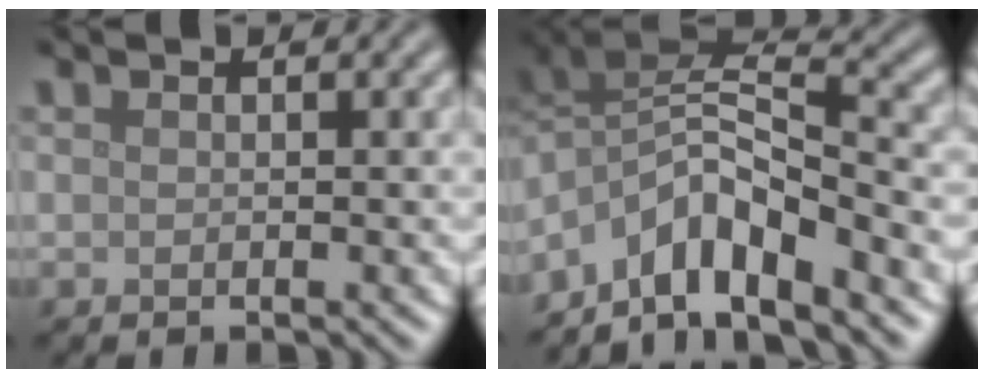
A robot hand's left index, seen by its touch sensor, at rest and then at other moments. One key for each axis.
{"total": 6.9, "fx": -4.5, "fy": 2.2, "fz": 4.7, "tx": -0.071, "ty": 0.010, "tz": -0.095}